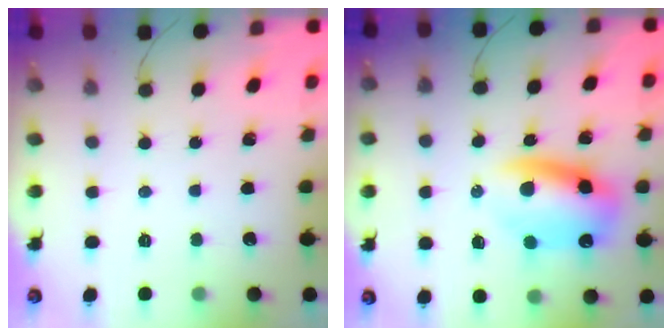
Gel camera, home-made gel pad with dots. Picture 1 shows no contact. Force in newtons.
{"total": 11.9, "press": 11.5, "slide": 3.1}